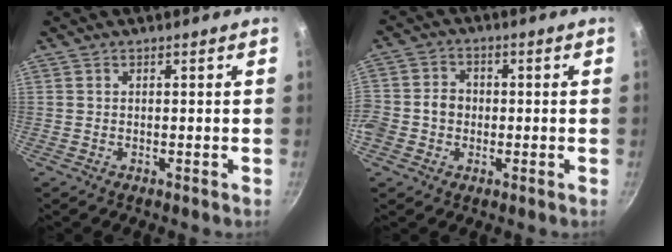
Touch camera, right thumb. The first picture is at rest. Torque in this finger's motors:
{"motor_torque": [0.92, 0.32, 0.67, -0.17, 0.03]}